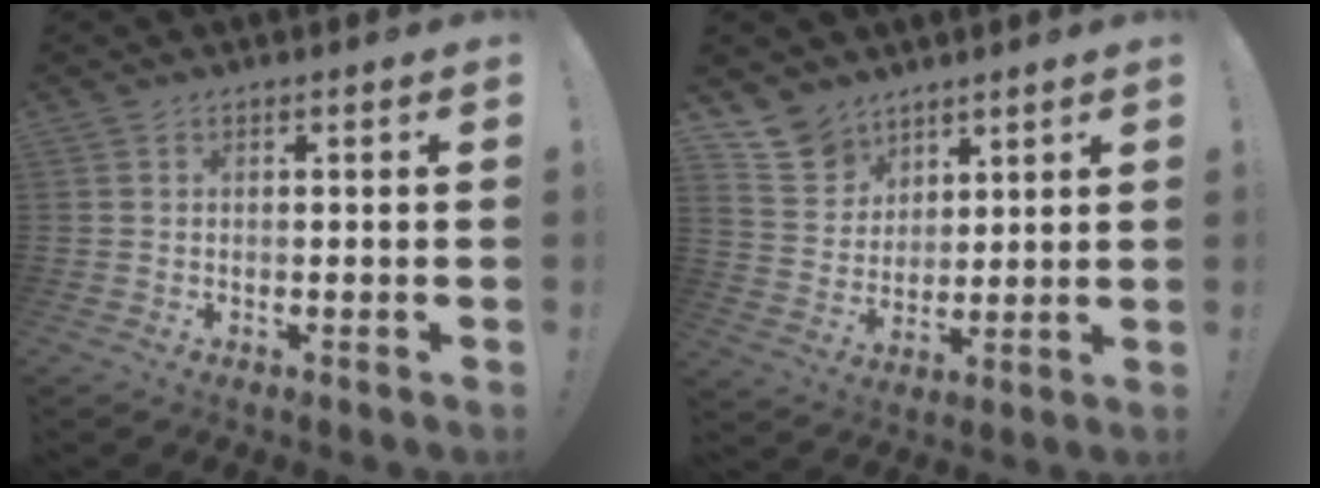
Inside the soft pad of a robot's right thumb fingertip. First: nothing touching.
{"total": 10.1, "force": [7.6, 6.5, 1.5], "torque": [-0.033, -0.056, 0.151]}